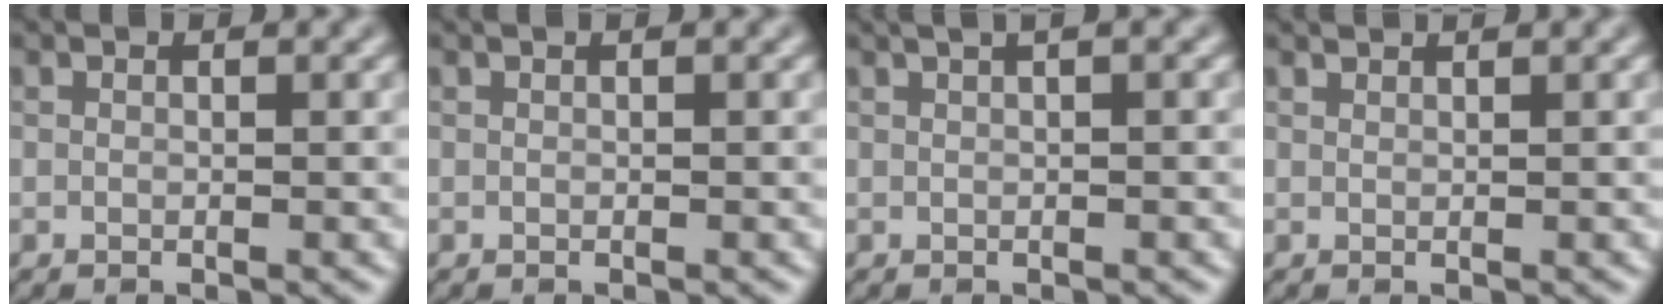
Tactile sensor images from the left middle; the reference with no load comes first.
{"total": 0.0}
{"total": 4.4, "force": [2.2, 1.9, 3.3], "torque": [-0.018, 0.023, 0.008]}
{"total": 0.7, "force": [0.7, 0.0, 0.2], "torque": [-0.003, -0.004, 0.009]}